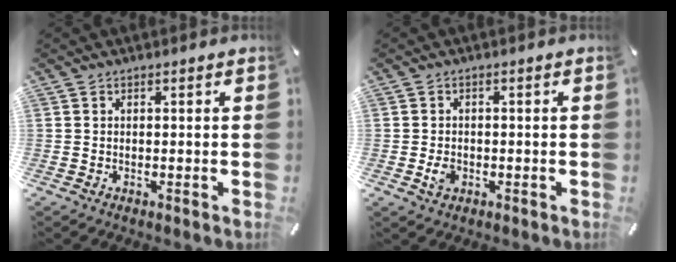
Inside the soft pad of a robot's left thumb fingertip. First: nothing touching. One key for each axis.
{"total": 2.7, "fx": -0.7, "fy": 2.0, "fz": 1.6, "tx": -0.035, "ty": 0.001, "tz": -0.015}